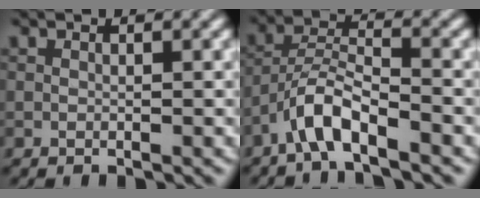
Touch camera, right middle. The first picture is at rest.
{"total": 4.1, "force": [-2.9, 0.7, 2.8], "torque": [-0.052, 0.014, -0.060]}